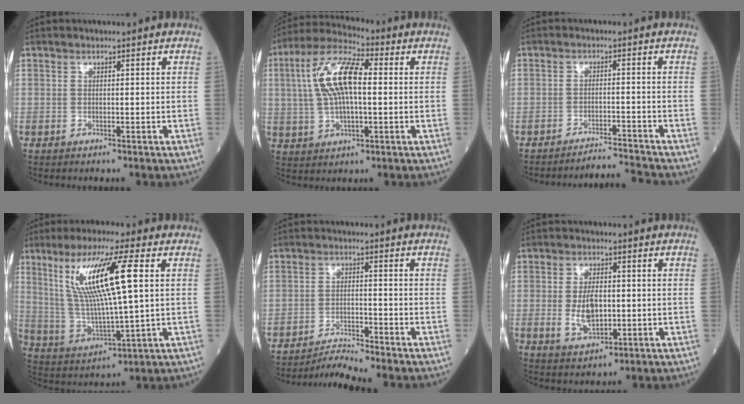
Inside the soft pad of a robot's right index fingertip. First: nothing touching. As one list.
[{"total": 11.9, "force": [1.7, 3.8, 11.1], "torque": [-0.235, 0.023, 0.030]}, {"total": 5.0, "force": [-4.4, -2.2, -1.0], "torque": [0.014, -0.002, -0.070]}, {"total": 14.8, "force": [4.7, 0.9, 14.0], "torque": [-0.285, 0.002, 0.093]}, {"total": 4.4, "force": [-3.9, -1.9, -0.3], "torque": [-0.006, -0.017, -0.068]}, {"total": 5.7, "force": [-0.4, 2.7, 5.0], "torque": [-0.101, -0.004, 0.000]}]